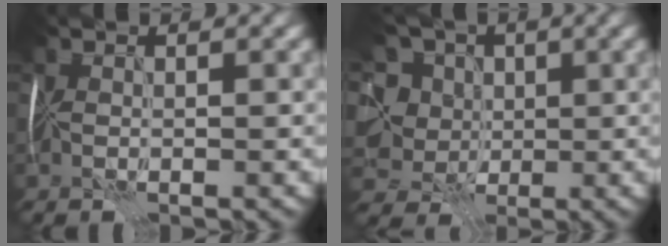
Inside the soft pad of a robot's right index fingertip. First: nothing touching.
{"total": 10.1, "force": [2.3, 8.3, 5.3], "torque": [-0.101, 0.024, 0.001]}